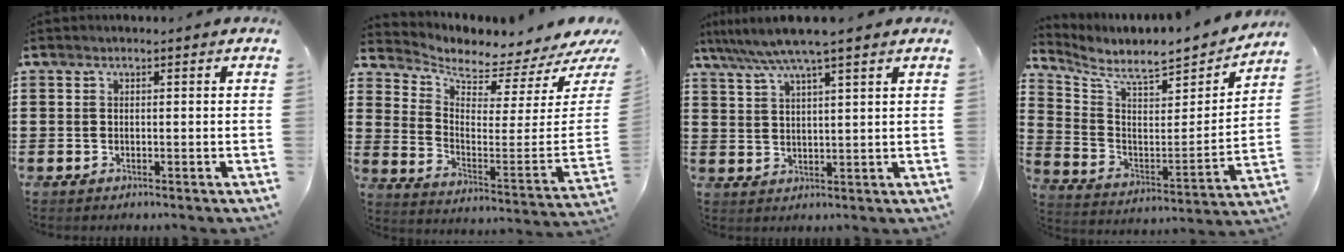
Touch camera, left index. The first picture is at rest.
{"total": 2.6, "force": [2.5, 0.3, 0.6], "torque": [-0.028, -0.053, 0.036]}
{"total": 6.3, "force": [5.1, -0.2, 3.8], "torque": [-0.086, -0.016, 0.088]}
{"total": 6.9, "force": [6.5, 0.8, 2.2], "torque": [-0.072, -0.064, 0.105]}